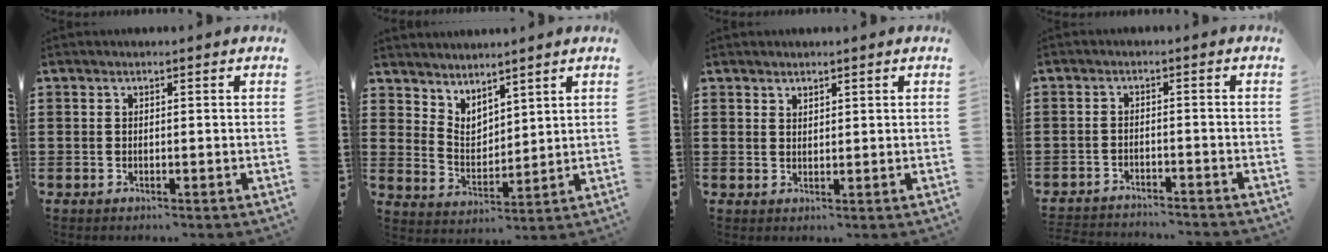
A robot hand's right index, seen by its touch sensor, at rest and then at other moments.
{"total": 4.0, "force": [3.8, 1.2, -0.2], "torque": [-0.012, -0.014, 0.073]}
{"total": 1.5, "force": [1.4, 0.6, -0.1], "torque": [0.000, 0.001, 0.028]}
{"total": 2.5, "force": [-2.5, 0.0, 0.0], "torque": [-0.005, 0.000, -0.053]}